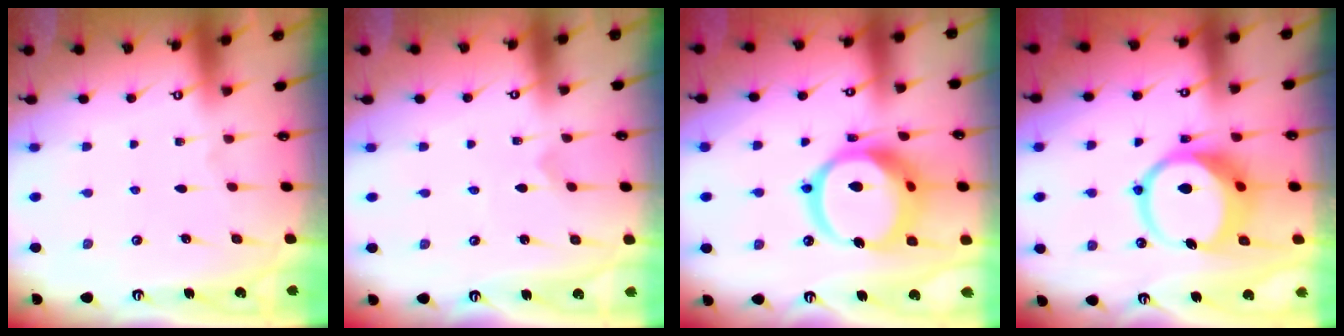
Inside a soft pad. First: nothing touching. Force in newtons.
{"total": 0.0}
{"total": 19.7, "press": 19.6, "slide": 2.1}
{"total": 13.2, "press": 13.2, "slide": 1.5}